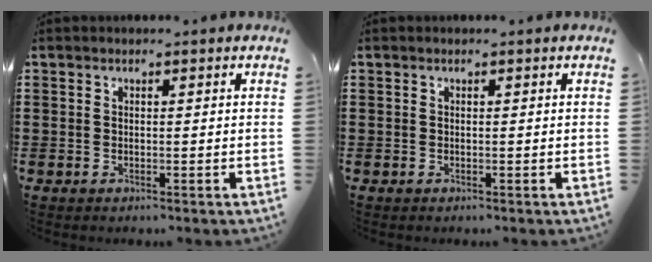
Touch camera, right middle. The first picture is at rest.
{"total": 0.0}